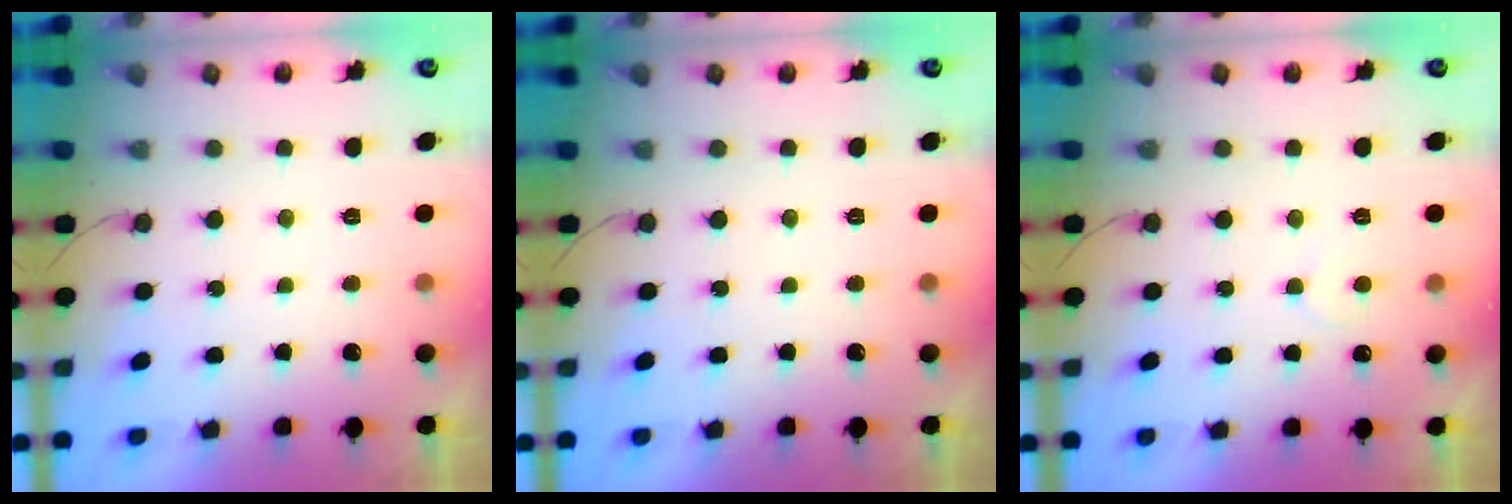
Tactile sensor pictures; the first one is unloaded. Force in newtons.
{"total": 0.0}
{"total": 3.7, "press": 3.7, "slide": 0.3}